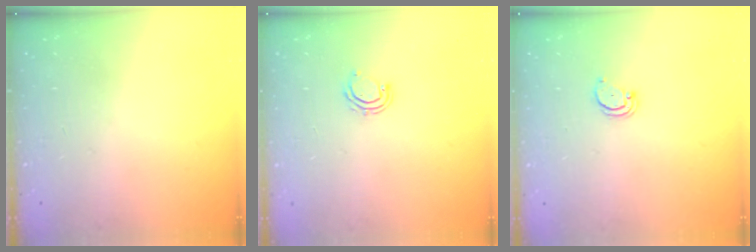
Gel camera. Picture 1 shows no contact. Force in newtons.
{"total": 5.9, "press": 5.8, "slide": 1.3}
{"total": 2.5, "press": 2.5, "slide": 0.3}